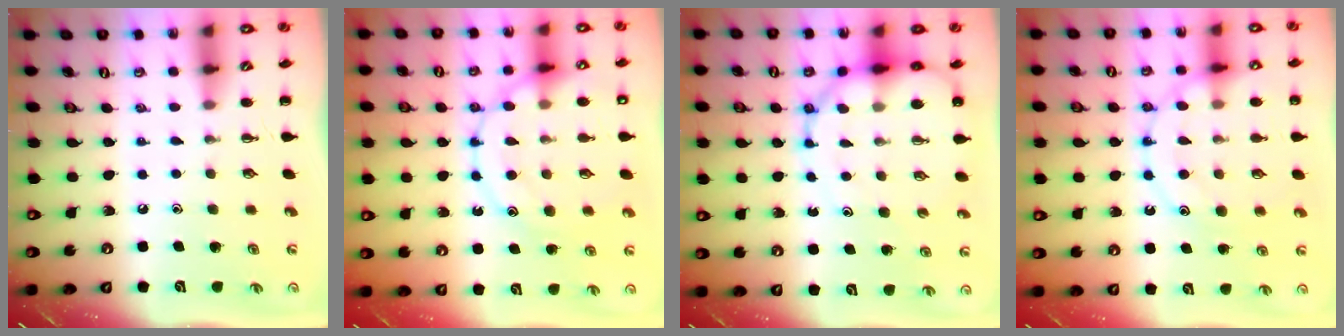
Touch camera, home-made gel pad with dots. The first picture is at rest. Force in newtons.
{"total": 17.0, "press": 16.9, "slide": 1.5}
{"total": 12.7, "press": 12.3, "slide": 3.2}
{"total": 13.6, "press": 13.6, "slide": 1.1}